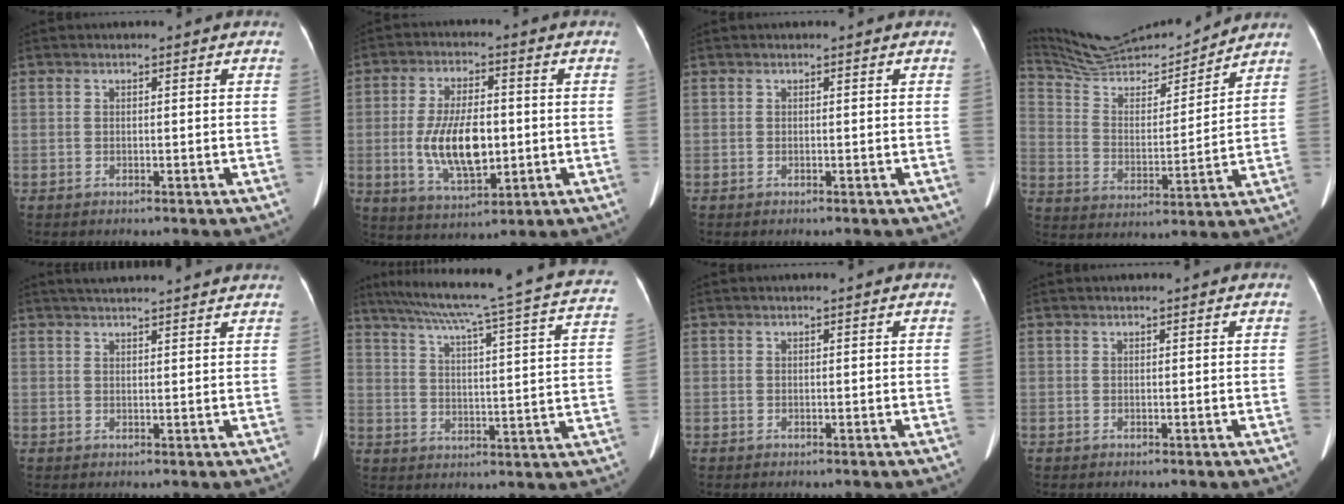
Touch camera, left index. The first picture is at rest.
{"total": 10.8, "force": [-1.3, 4.5, 9.7], "torque": [-0.199, -0.010, -0.016]}
{"total": 0.0}
{"total": 17.0, "force": [16.2, 1.8, 4.8], "torque": [-0.098, -0.006, 0.277]}
{"total": 10.0, "force": [9.2, 0.1, 3.9], "torque": [-0.059, 0.030, 0.115]}
{"total": 25.7, "force": [20.7, 0.9, 15.2], "torque": [-0.238, -0.018, 0.258]}
{"total": 0.0}
{"total": 0.8, "force": [0.7, 0.1, 0.4], "torque": [-0.007, 0.012, 0.011]}